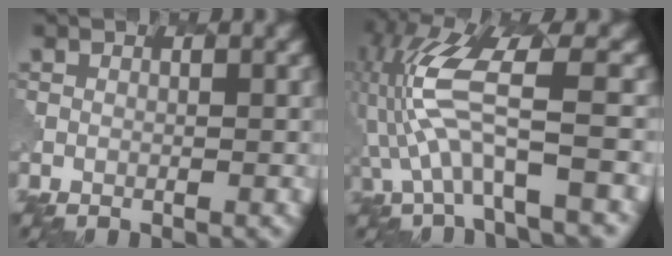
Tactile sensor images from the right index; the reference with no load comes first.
{"total": 8.0, "force": [-1.0, 2.0, 7.6], "torque": [-0.173, 0.012, -0.021]}